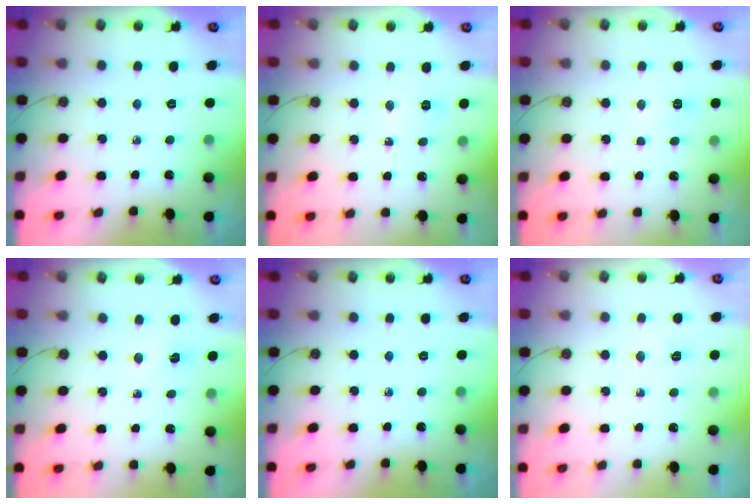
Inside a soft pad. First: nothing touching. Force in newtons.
{"total": 3.0, "press": 2.9, "slide": 0.8}
{"total": 5.8, "press": 5.8, "slide": 0.6}
{"total": 2.0, "press": 1.5, "slide": 1.3}
{"total": 0.0}
{"total": 9.4, "press": 3.9, "slide": 8.6}